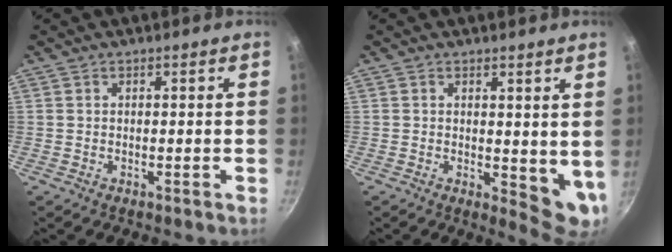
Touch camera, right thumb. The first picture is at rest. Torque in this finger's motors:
{"motor_torque": [-0.30, 0.49, 0.05, 0.16, -0.04]}